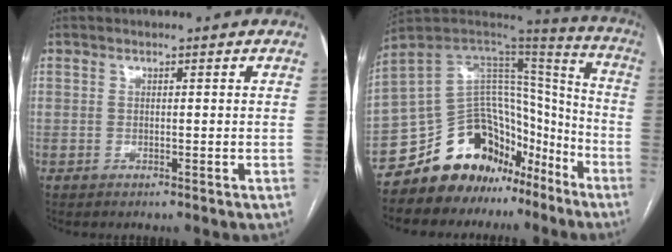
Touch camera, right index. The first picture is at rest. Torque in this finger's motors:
{"motor_torque": [-0.03, -0.18, -0.01, -0.05]}